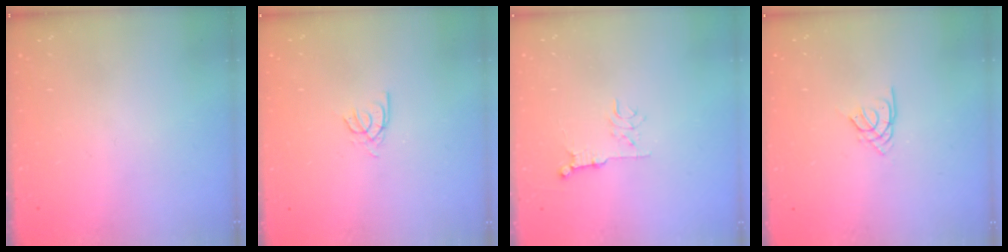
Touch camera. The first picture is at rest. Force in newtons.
{"total": 2.7, "press": 2.7, "slide": 0.2}
{"total": 5.4, "press": 5.4, "slide": 0.7}
{"total": 2.3, "press": 2.3, "slide": 0.5}